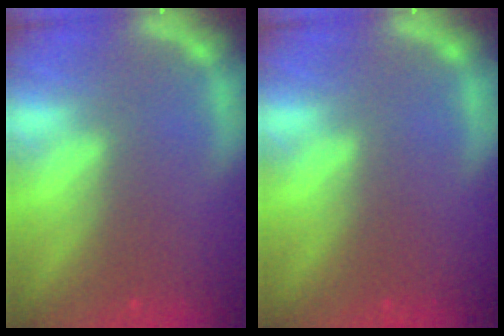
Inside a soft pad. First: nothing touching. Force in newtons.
{"total": 0.0}